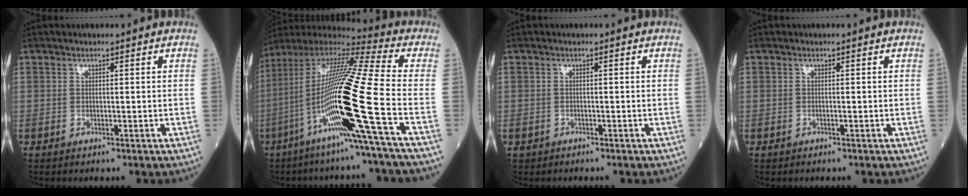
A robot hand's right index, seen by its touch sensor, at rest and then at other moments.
{"total": 22.8, "force": [-7.1, -1.1, 21.6], "torque": [-0.433, -0.023, -0.143]}
{"total": 0.8, "force": [-0.4, 0.7, 0.0], "torque": [-0.005, 0.003, -0.009]}
{"total": 0.0}